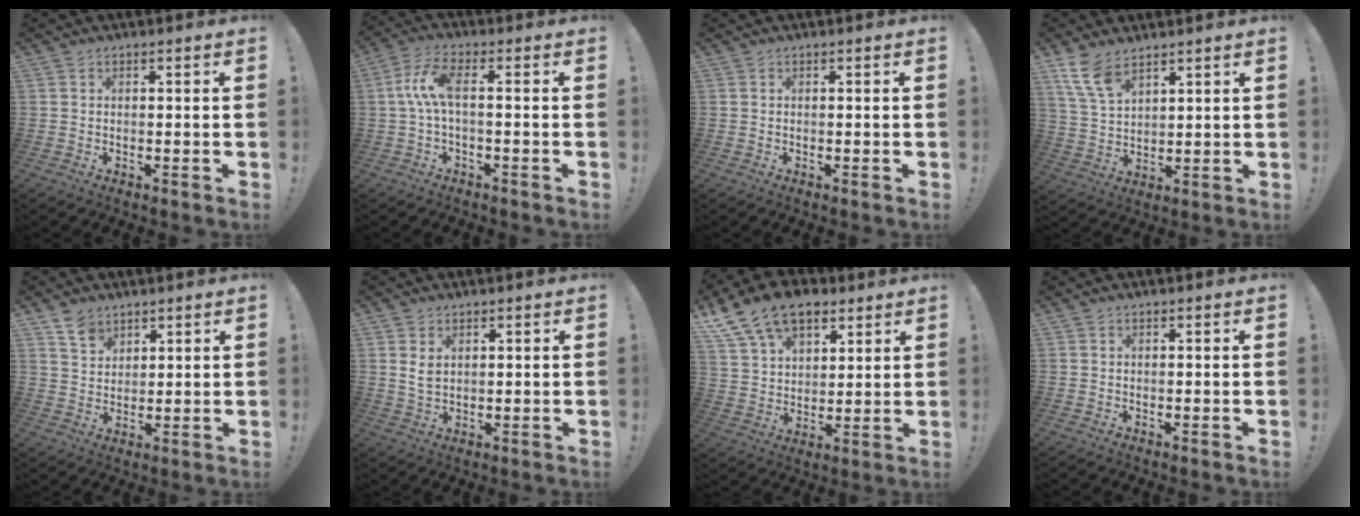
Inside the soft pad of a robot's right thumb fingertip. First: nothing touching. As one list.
[{"total": 8.1, "force": [0.1, 2.2, 7.8], "torque": [-0.157, 0.000, -0.001]}, {"total": 0.0}, {"total": 8.6, "force": [6.2, 3.8, 4.6], "torque": [-0.102, -0.025, 0.123]}, {"total": 6.3, "force": [4.8, 3.8, 1.7], "torque": [-0.026, -0.028, 0.090]}, {"total": 3.7, "force": [1.5, 2.3, 2.5], "torque": [-0.034, -0.003, 0.027]}, {"total": 15.6, "force": [9.8, 9.5, 7.5], "torque": [-0.141, -0.054, 0.187]}, {"total": 0.0}]